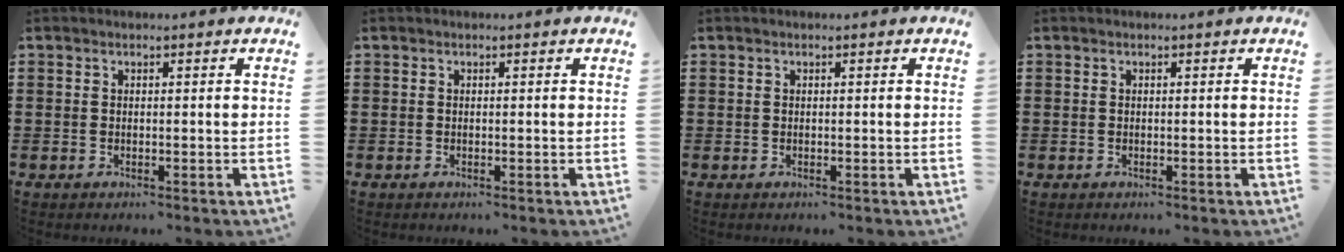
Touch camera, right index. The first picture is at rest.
{"total": 0.0}
{"total": 0.0}
{"total": 0.0}